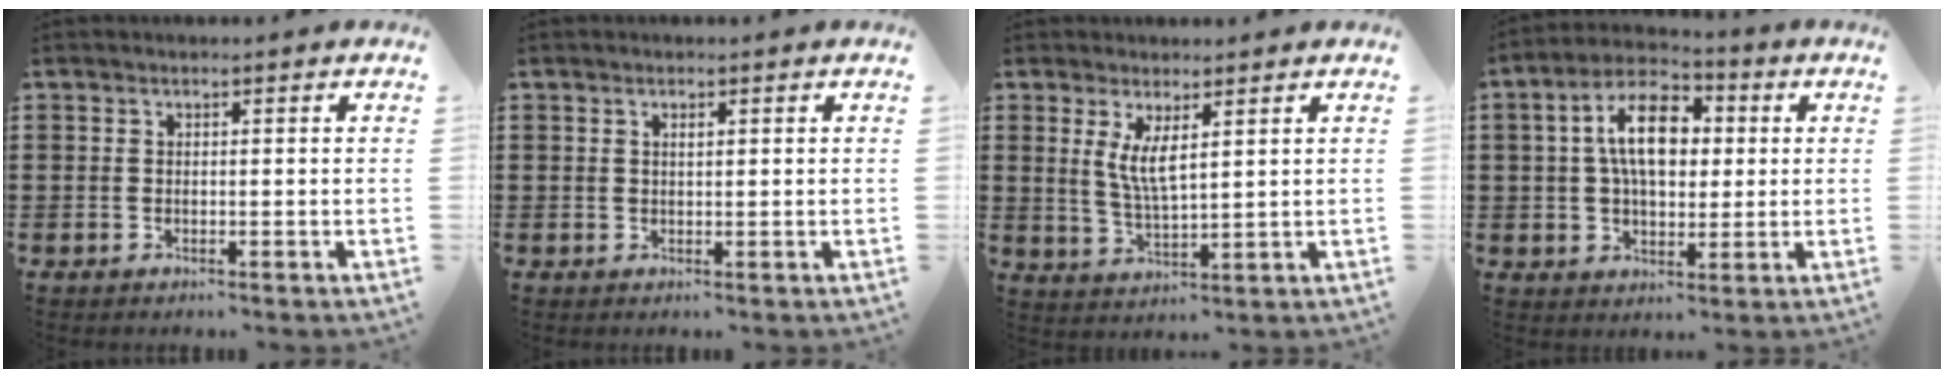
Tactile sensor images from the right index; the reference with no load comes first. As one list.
[{"total": 0.8, "force": [0.3, 0.3, 0.7], "torque": [-0.015, 0.004, 0.005]}, {"total": 4.8, "force": [1.8, 1.3, 4.2], "torque": [-0.088, 0.000, 0.032]}, {"total": 10.6, "force": [2.0, 6.1, 8.5], "torque": [-0.162, 0.014, 0.029]}]